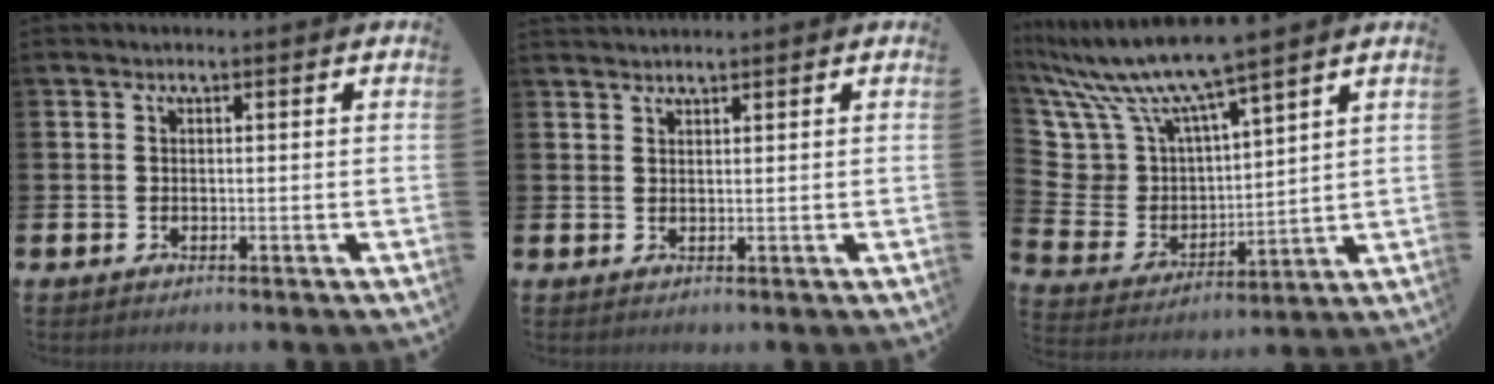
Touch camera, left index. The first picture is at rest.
{"total": 1.5, "force": [1.5, 0.2, 0.0], "torque": [0.006, -0.004, 0.026]}
{"total": 8.8, "force": [8.3, 2.8, 1.4], "torque": [-0.088, -0.062, 0.150]}